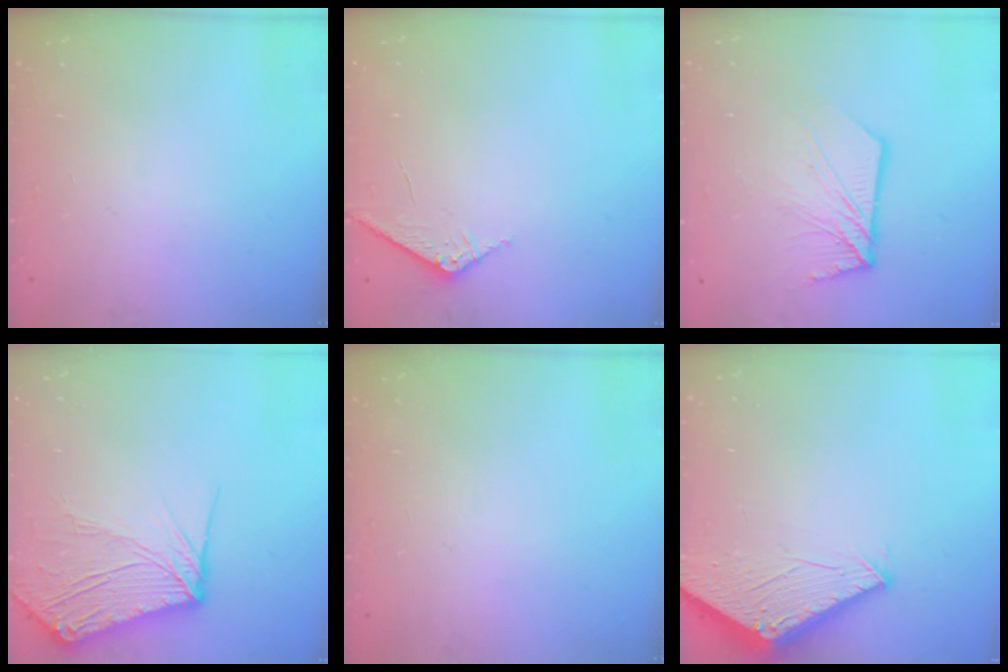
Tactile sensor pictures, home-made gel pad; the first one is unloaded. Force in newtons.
{"total": 5.3, "press": 5.3, "slide": 0.6}
{"total": 10.2, "press": 10.2, "slide": 0.7}
{"total": 12.9, "press": 12.8, "slide": 1.8}
{"total": 0.0}
{"total": 2.9, "press": 2.9, "slide": 0.2}